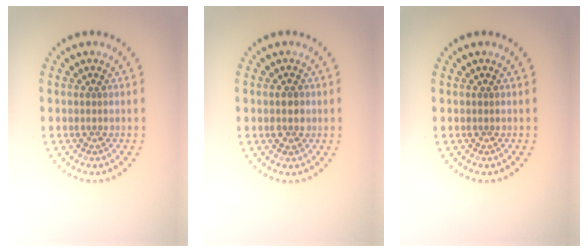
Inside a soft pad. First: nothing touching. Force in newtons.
{"total": 1.5, "press": 1.4, "slide": 0.5}
{"total": 0.0}